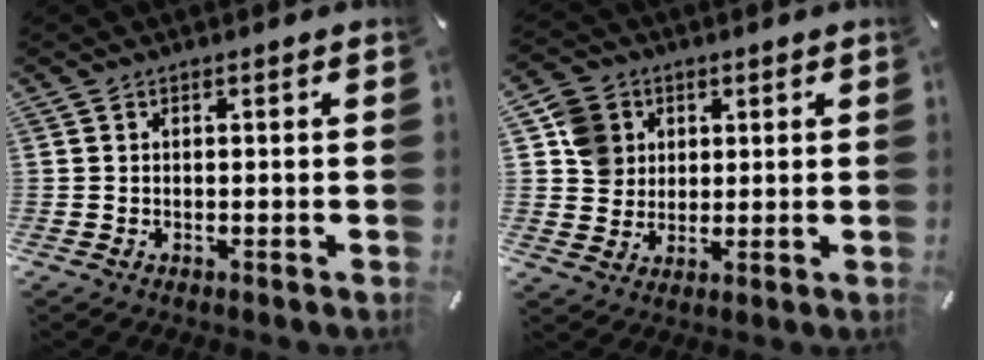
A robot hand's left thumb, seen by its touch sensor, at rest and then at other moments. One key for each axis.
{"total": 7.4, "fx": 2.1, "fy": 6.9, "fz": 1.9, "tx": -0.033, "ty": 0.008, "tz": 0.043}